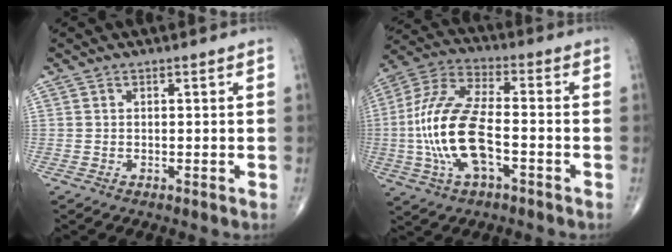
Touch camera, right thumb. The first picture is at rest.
{"total": 16.8, "force": [-3.2, 7.4, 14.7], "torque": [-0.317, 0.030, -0.063]}